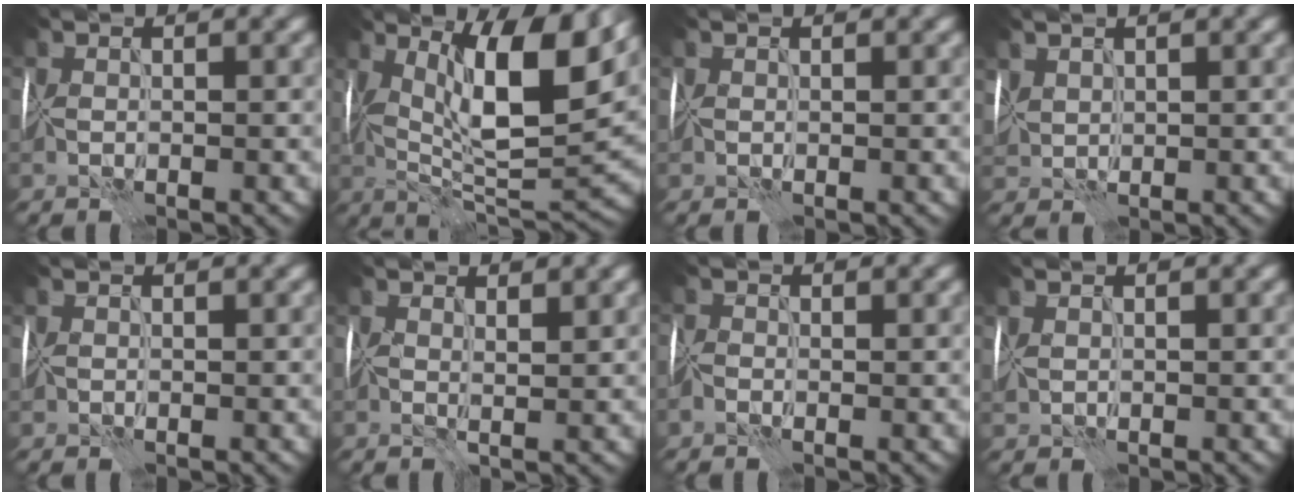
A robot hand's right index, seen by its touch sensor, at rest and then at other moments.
{"total": 12.0, "force": [4.1, 3.7, 10.7], "torque": [-0.171, -0.002, 0.070]}
{"total": 0.0}
{"total": 1.6, "force": [1.1, 1.0, 0.4], "torque": [-0.023, 0.007, 0.028]}
{"total": 0.9, "force": [0.5, 0.5, 0.6], "torque": [-0.006, 0.005, 0.007]}
{"total": 2.0, "force": [1.3, 0.5, 1.4], "torque": [-0.021, -0.001, 0.024]}
{"total": 0.8, "force": [-0.2, 0.5, 0.5], "torque": [-0.010, 0.001, -0.009]}
{"total": 1.0, "force": [0.8, 0.4, 0.5], "torque": [-0.010, 0.003, 0.018]}